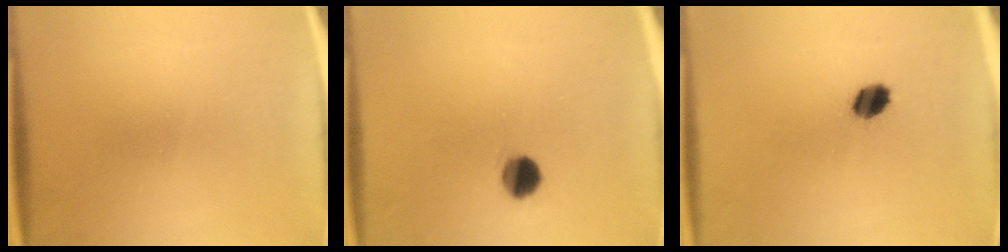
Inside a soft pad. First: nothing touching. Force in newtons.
{"total": 5.3}
{"total": 4.5}